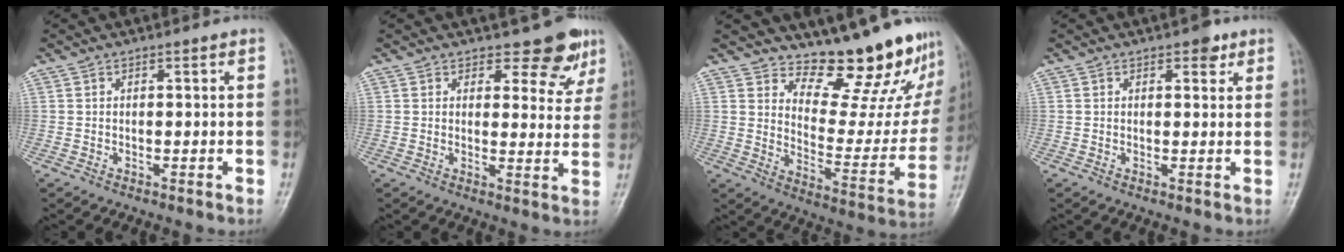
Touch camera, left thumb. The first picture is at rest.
{"total": 6.9, "force": [5.5, 3.5, 2.2], "torque": [0.005, -0.042, 0.059]}
{"total": 18.7, "force": [16.0, 5.9, 7.7], "torque": [-0.050, -0.149, 0.210]}
{"total": 2.7, "force": [1.6, 1.5, 1.5], "torque": [-0.006, -0.005, 0.018]}